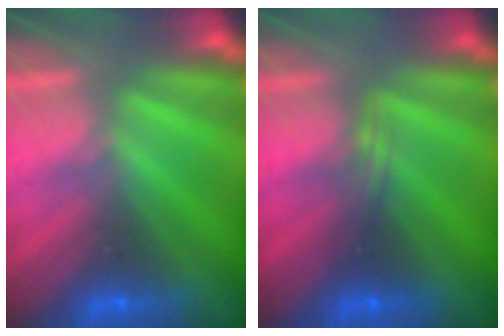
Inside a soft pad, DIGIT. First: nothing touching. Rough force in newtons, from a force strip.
{"total": 2.3}